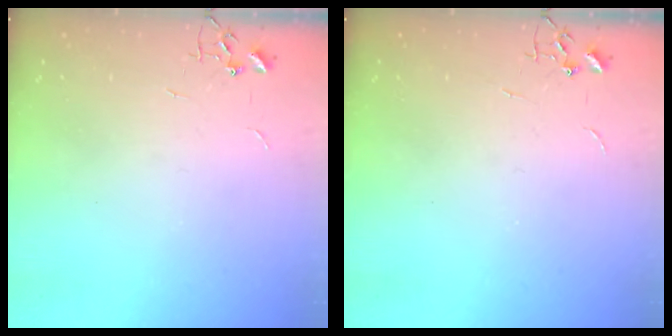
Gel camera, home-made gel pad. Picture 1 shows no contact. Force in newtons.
{"total": 0.0}